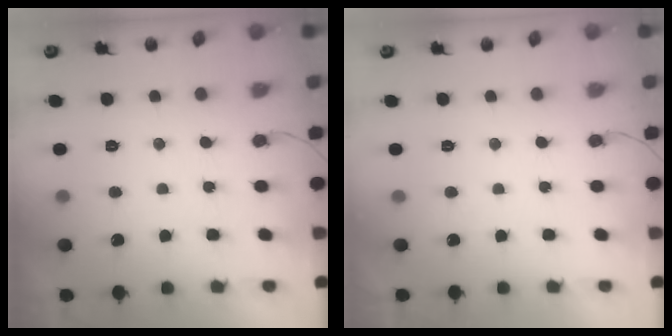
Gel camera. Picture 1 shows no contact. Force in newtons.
{"total": 1.7, "press": 1.7, "slide": 0.1}